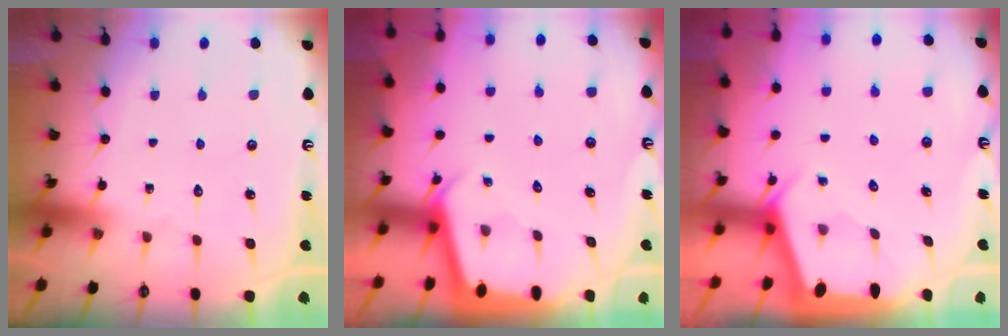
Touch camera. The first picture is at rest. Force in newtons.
{"total": 2.3, "press": 2.3, "slide": 0.0}
{"total": 2.1, "press": 2.0, "slide": 0.4}